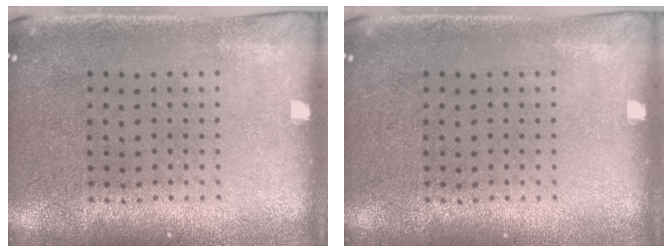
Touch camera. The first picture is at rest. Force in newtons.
{"total": 0.0}